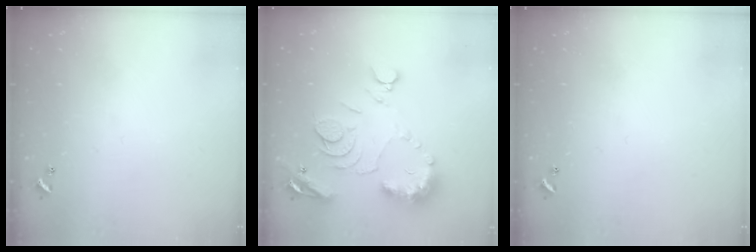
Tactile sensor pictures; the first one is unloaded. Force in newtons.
{"total": 12.8, "press": 12.7, "slide": 1.3}
{"total": 0.0}